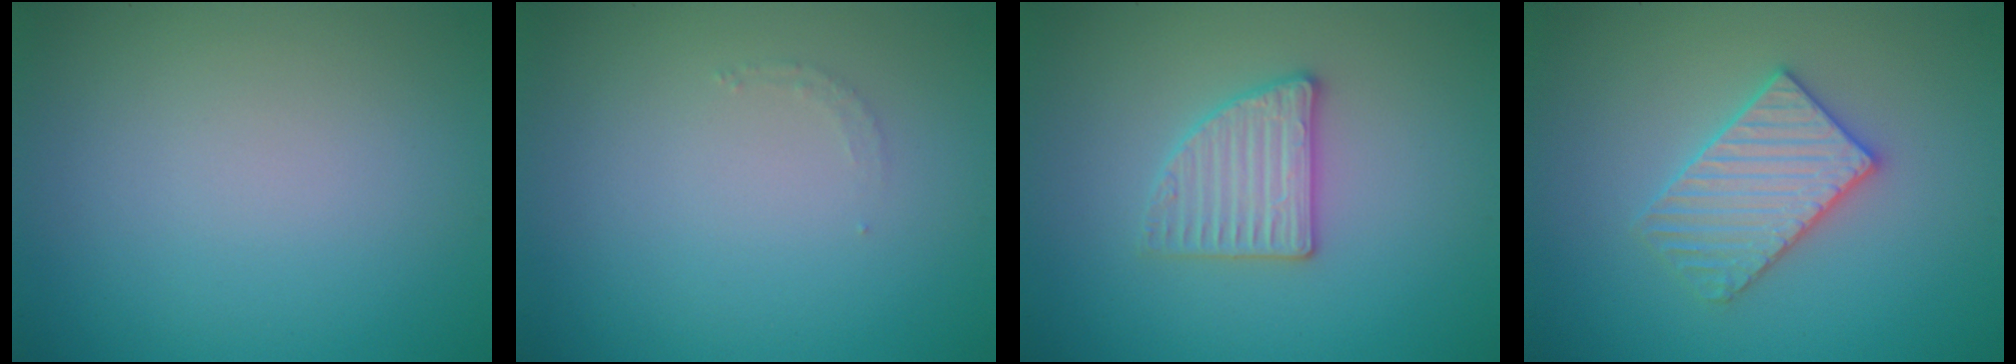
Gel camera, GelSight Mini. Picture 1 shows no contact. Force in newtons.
{"total": 0.8, "press": 0.8, "slide": 0.1}
{"total": 2.8, "press": 2.7, "slide": 0.5}
{"total": 3.3, "press": 3.3, "slide": 0.6}